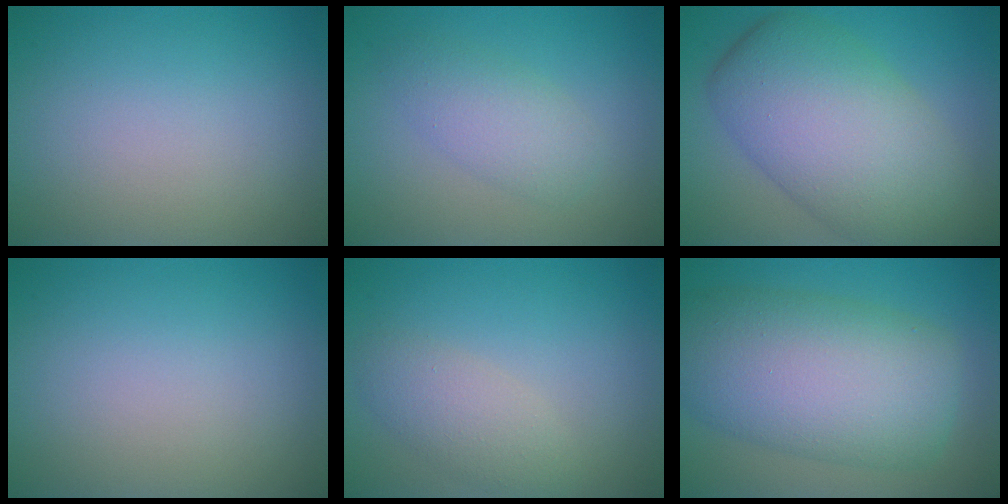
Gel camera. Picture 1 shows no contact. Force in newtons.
{"total": 3.0, "press": 3.0, "slide": 0.1}
{"total": 10.8, "press": 10.8, "slide": 0.4}
{"total": 0.0}
{"total": 2.8, "press": 2.8, "slide": 0.1}
{"total": 11.0, "press": 11.0, "slide": 0.3}